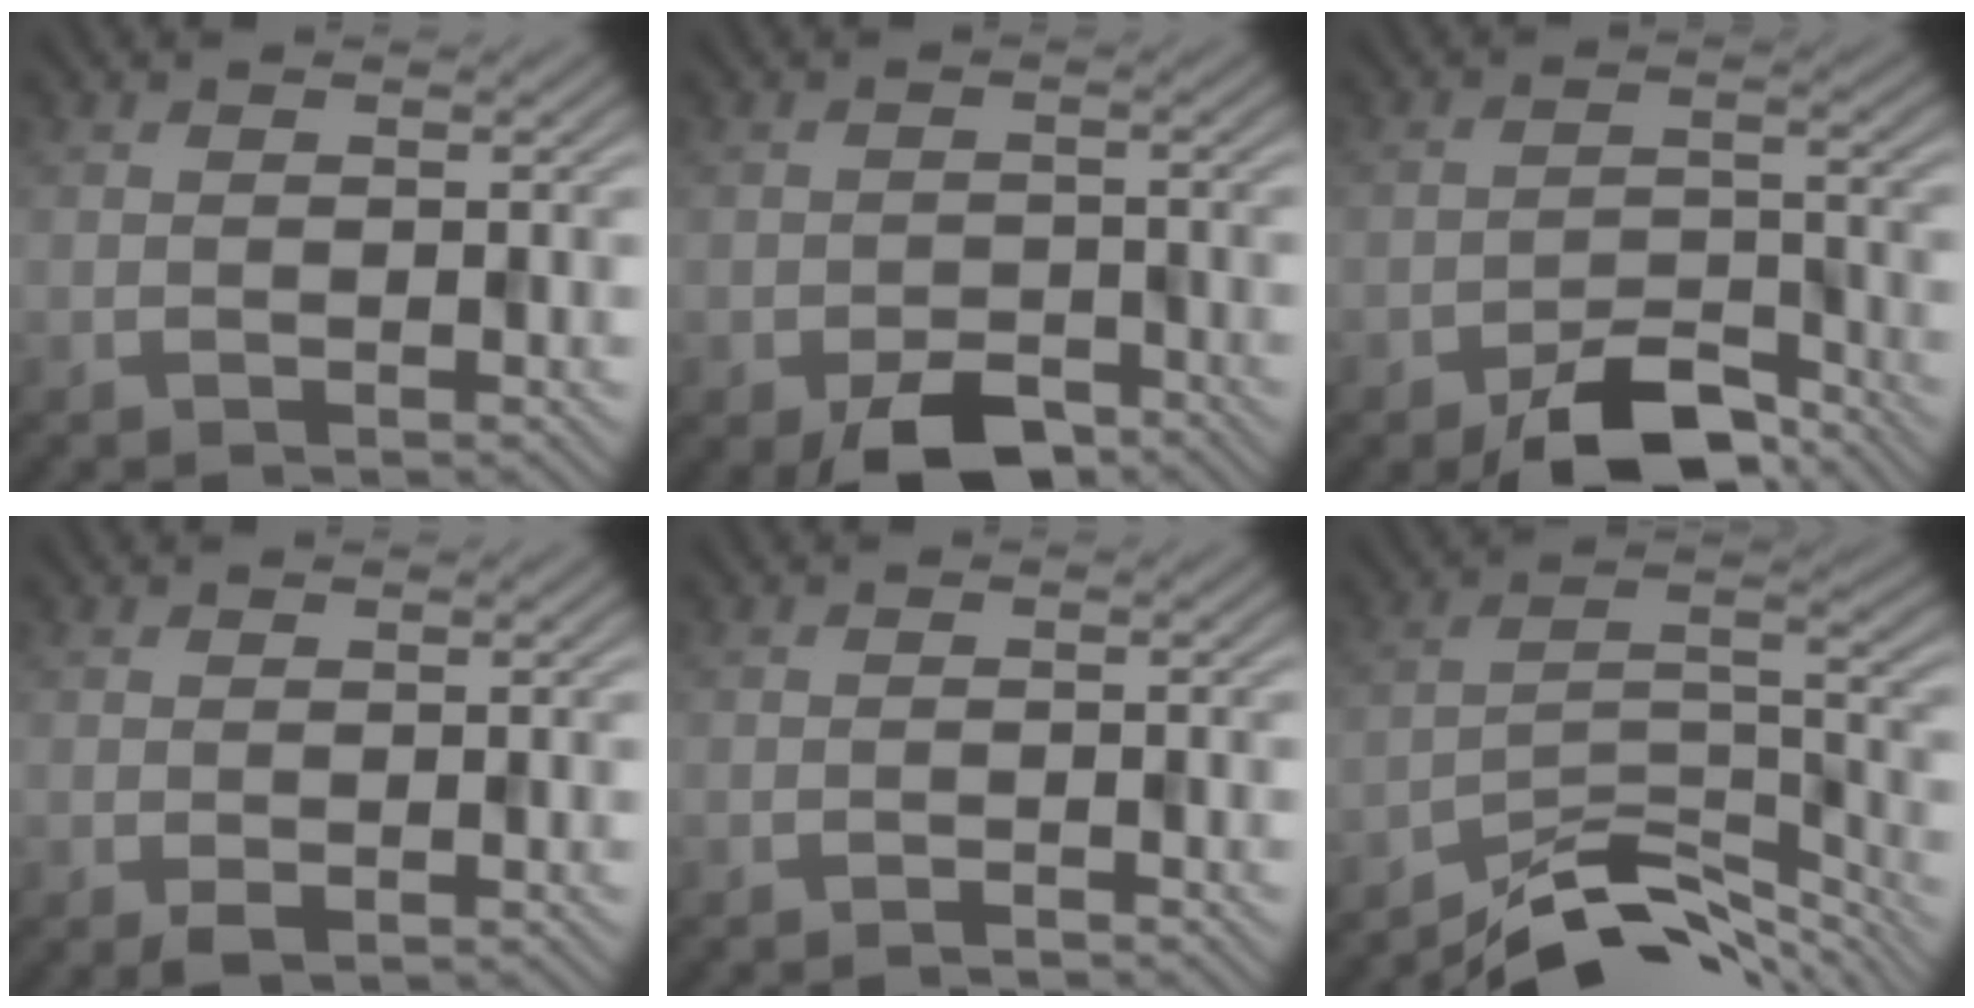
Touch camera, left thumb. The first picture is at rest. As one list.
[{"total": 4.5, "force": [-3.3, 2.2, 2.2], "torque": [-0.030, -0.003, -0.058]}, {"total": 6.9, "force": [-5.4, 2.6, 3.4], "torque": [-0.051, 0.003, -0.097]}, {"total": 0.8, "force": [-0.3, 0.5, 0.6], "torque": [-0.010, -0.004, -0.004]}, {"total": 0.7, "force": [-0.7, 0.0, 0.1], "torque": [0.001, 0.004, -0.015]}, {"total": 10.1, "force": [-8.7, 2.6, 4.4], "torque": [-0.068, 0.001, -0.158]}]